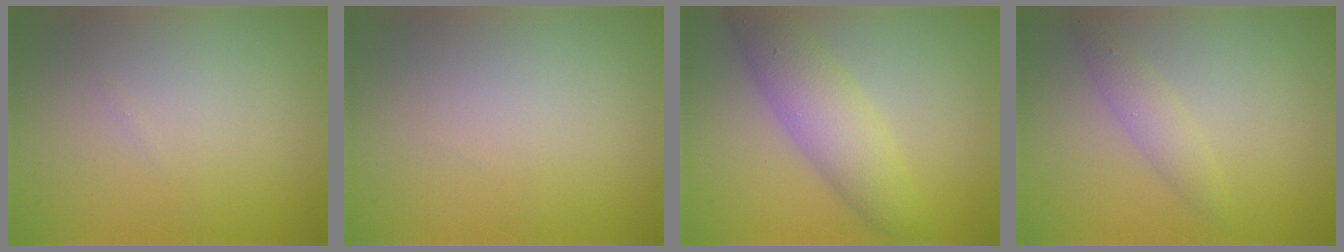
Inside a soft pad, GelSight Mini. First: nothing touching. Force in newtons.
{"total": 0.0}
{"total": 4.7, "press": 4.7, "slide": 0.1}
{"total": 1.8, "press": 1.8, "slide": 0.1}